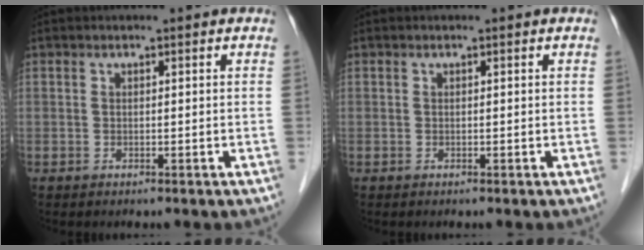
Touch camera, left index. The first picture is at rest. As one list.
[{"total": 0.0}]